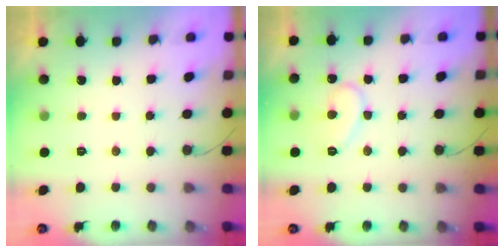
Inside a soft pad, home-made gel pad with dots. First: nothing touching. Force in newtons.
{"total": 9.4, "press": 9.3, "slide": 0.8}